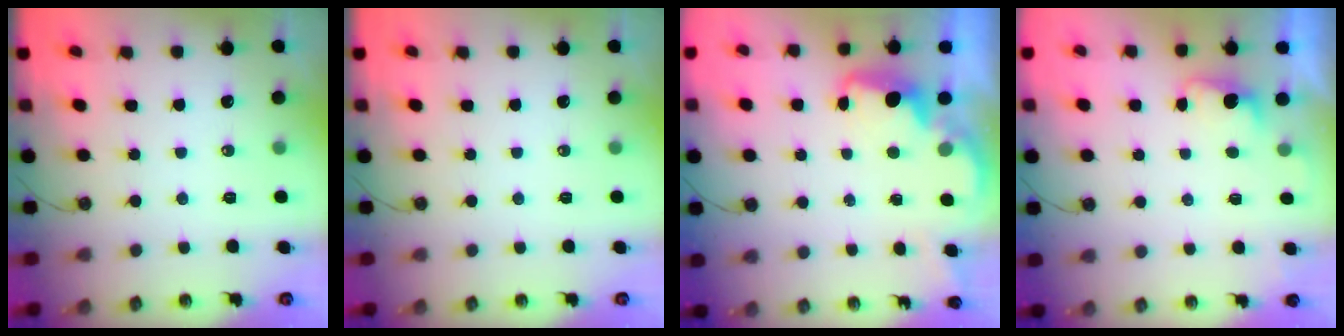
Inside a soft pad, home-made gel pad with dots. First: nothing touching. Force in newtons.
{"total": 0.0}
{"total": 2.1, "press": 2.0, "slide": 0.6}
{"total": 1.9, "press": 1.6, "slide": 0.9}